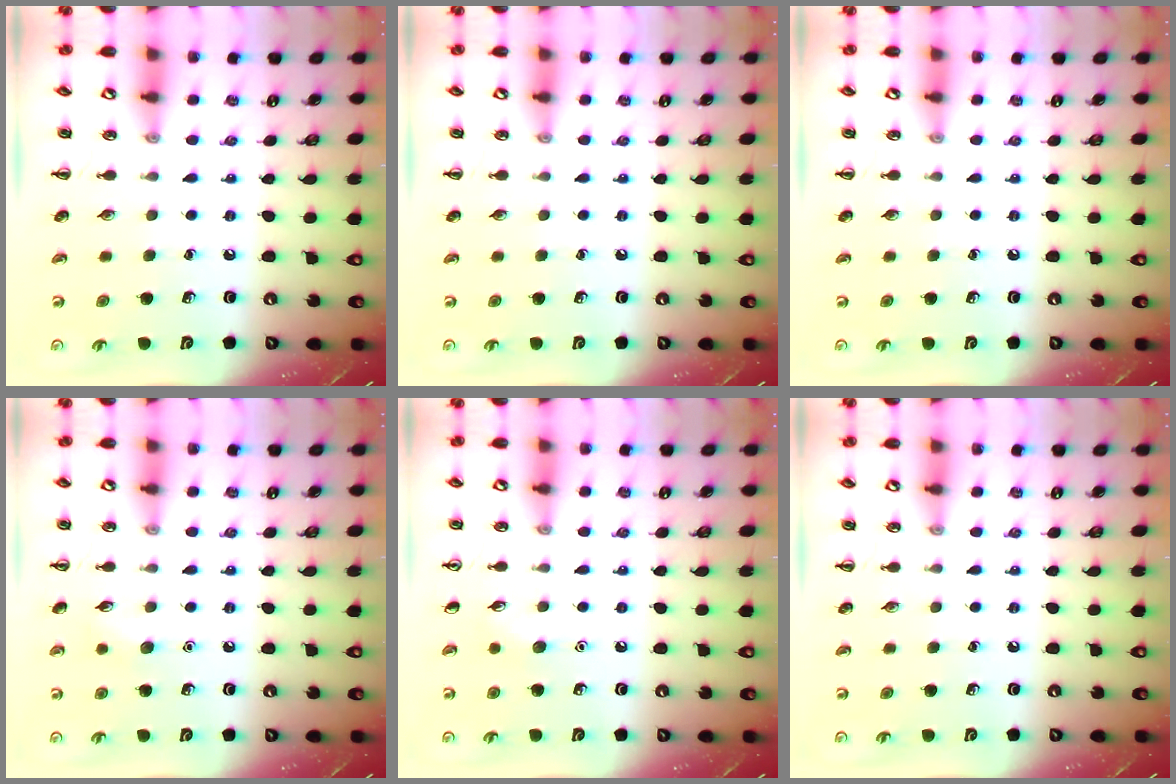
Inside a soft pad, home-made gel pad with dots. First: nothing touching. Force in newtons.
{"total": 0.0}
{"total": 0.0}
{"total": 5.4, "press": 5.1, "slide": 1.5}
{"total": 3.9, "press": 3.8, "slide": 1.0}
{"total": 0.0}